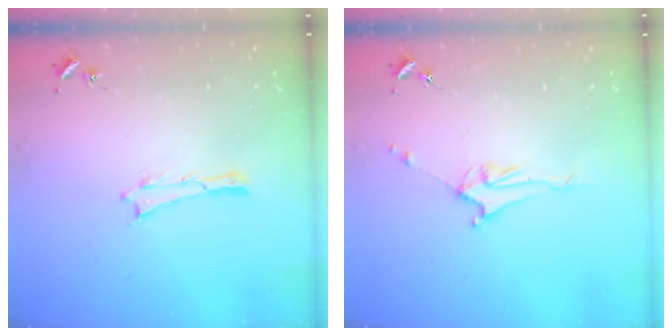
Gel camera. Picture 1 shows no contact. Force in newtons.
{"total": 3.7, "press": 3.7, "slide": 0.5}